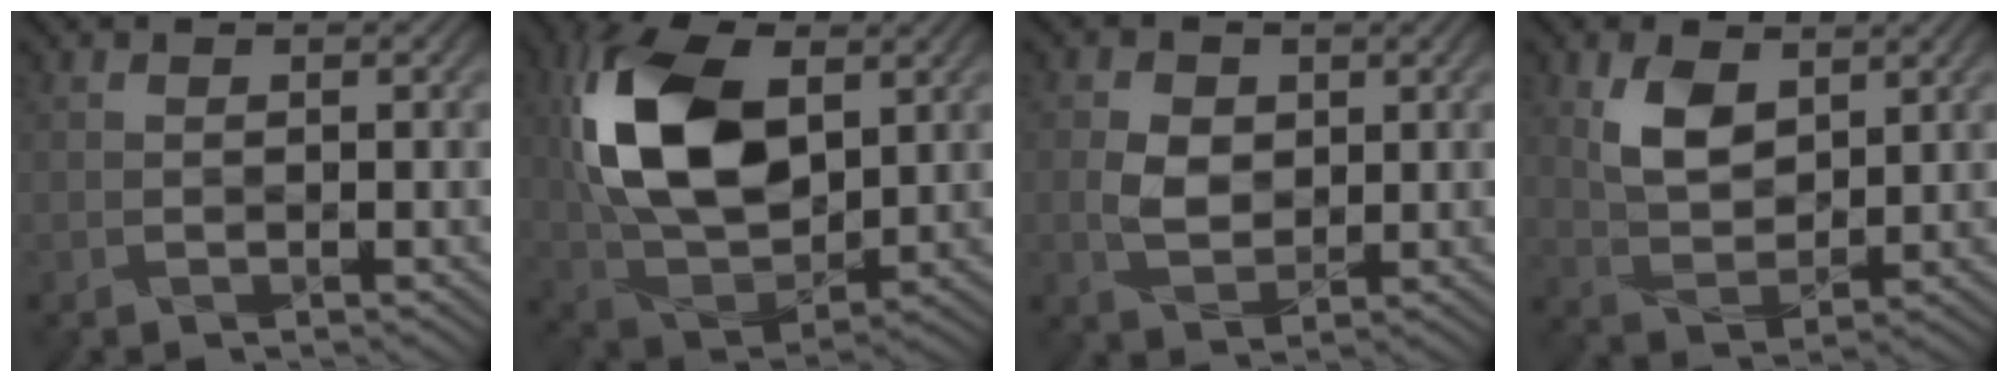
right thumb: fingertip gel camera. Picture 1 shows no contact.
{"total": 14.1, "force": [3.5, 8.4, 10.8], "torque": [-0.258, 0.011, 0.070]}
{"total": 2.9, "force": [0.5, 2.4, 1.6], "torque": [-0.041, -0.003, 0.010]}
{"total": 4.9, "force": [2.7, 2.9, 3.0], "torque": [-0.074, -0.010, 0.058]}